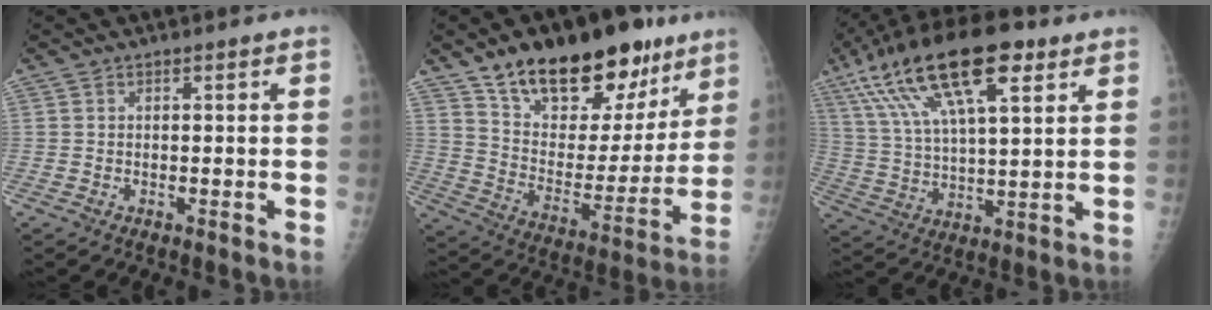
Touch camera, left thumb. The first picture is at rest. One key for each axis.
{"total": 25.8, "fx": 16.8, "fy": 12.6, "fz": 14.9, "tx": -0.183, "ty": -0.058, "tz": 0.268}
{"total": 21.5, "fx": 11.0, "fy": 7.7, "fz": 16.8, "tx": -0.302, "ty": -0.001, "tz": 0.195}